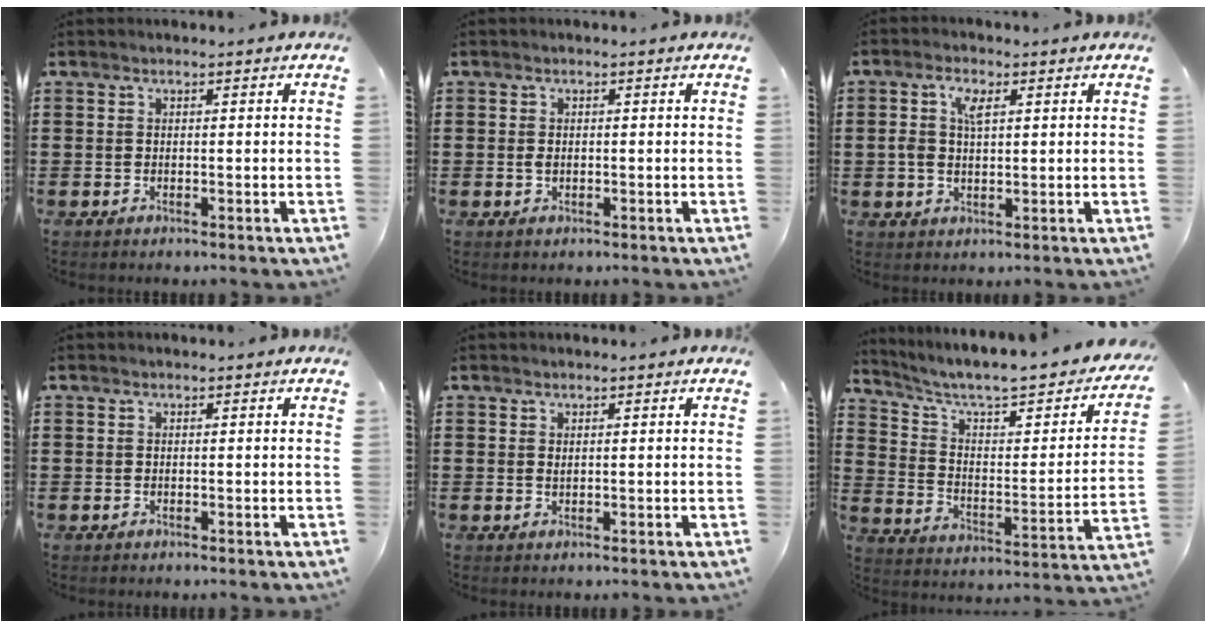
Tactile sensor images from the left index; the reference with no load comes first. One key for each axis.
{"total": 1.2, "fx": -0.1, "fy": 0.9, "fz": 0.9, "tx": -0.025, "ty": 0.000, "tz": -0.005}
{"total": 4.0, "fx": 1.2, "fy": 2.0, "fz": 3.3, "tx": -0.063, "ty": 0.010, "tz": 0.016}
{"total": 0.0}
{"total": 0.7, "fx": 0.3, "fy": 0.2, "fz": 0.5, "tx": -0.013, "ty": 0.000, "tz": 0.007}
{"total": 6.0, "fx": 4.7, "fy": 1.3, "fz": 3.6, "tx": -0.083, "ty": -0.042, "tz": 0.072}